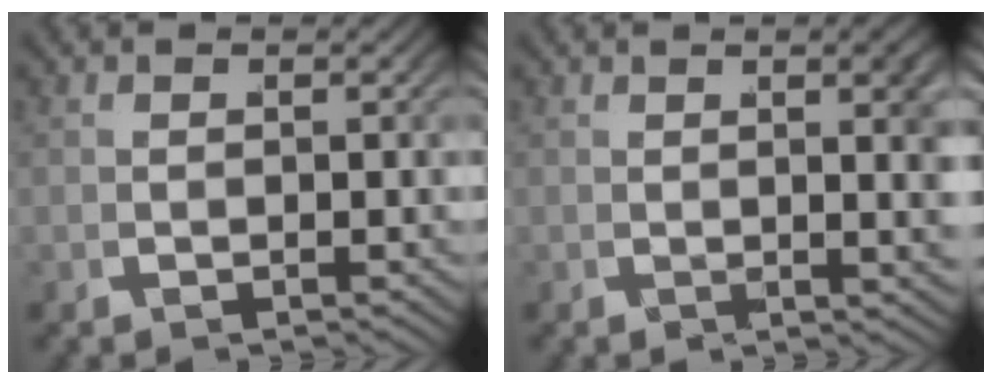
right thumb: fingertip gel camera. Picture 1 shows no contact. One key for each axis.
{"total": 3.7, "fx": 0.8, "fy": 0.9, "fz": 3.5, "tx": -0.054, "ty": -0.002, "tz": 0.015}